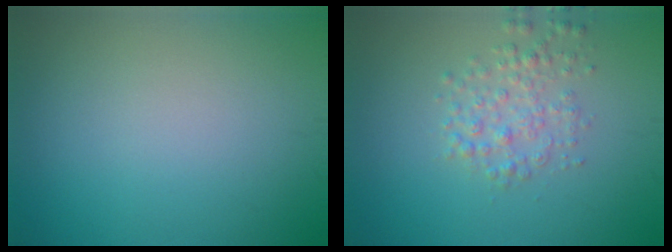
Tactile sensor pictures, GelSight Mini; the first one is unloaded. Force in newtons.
{"total": 2.5, "press": 2.5, "slide": 0.1}